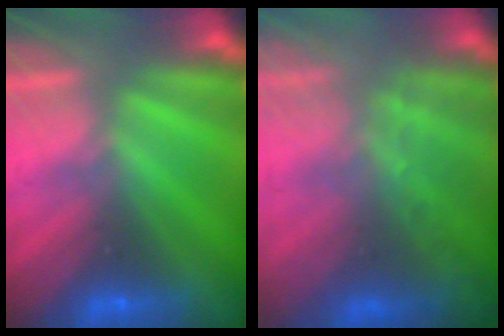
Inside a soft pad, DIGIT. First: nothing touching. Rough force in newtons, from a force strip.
{"total": 7.8}